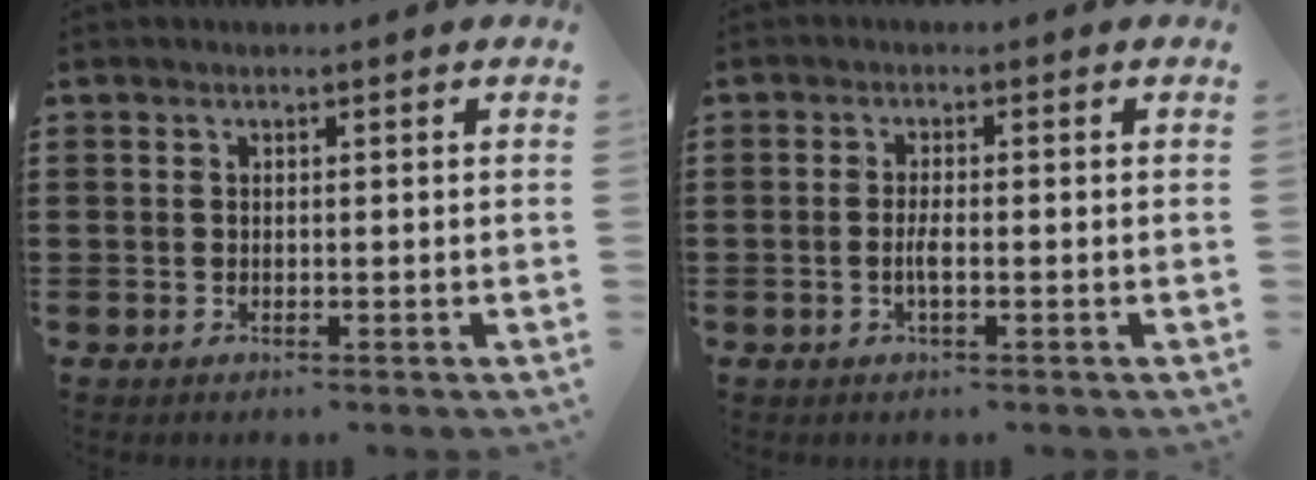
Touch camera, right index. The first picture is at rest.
{"total": 2.4, "force": [-0.6, 0.5, 2.3], "torque": [-0.050, -0.002, -0.013]}